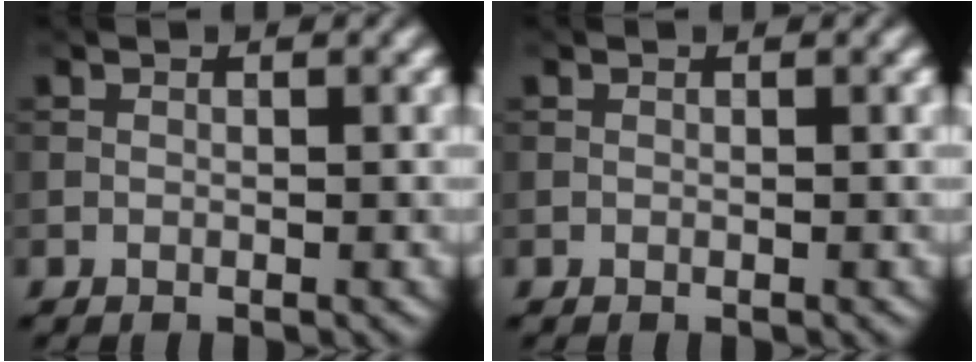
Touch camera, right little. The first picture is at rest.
{"total": 0.0}